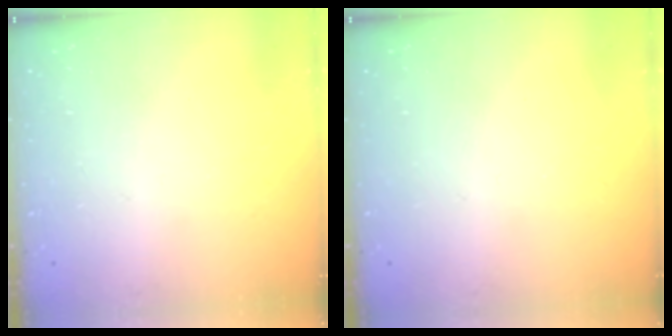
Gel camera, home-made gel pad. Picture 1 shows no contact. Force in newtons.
{"total": 0.0}